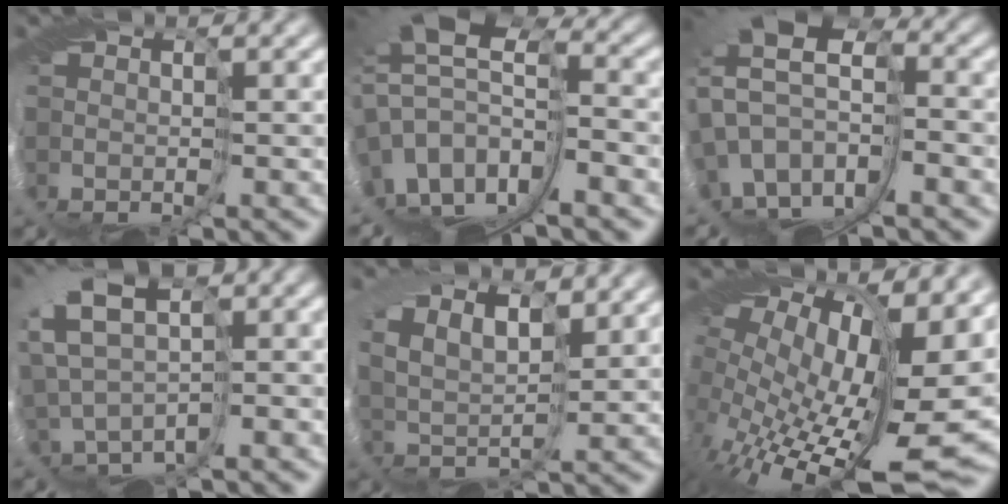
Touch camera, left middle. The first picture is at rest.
{"total": 9.0, "force": [-2.8, 5.4, 6.6], "torque": [-0.129, 0.008, -0.014]}
{"total": 10.5, "force": [0.7, 6.8, 8.1], "torque": [-0.181, -0.005, 0.043]}
{"total": 5.2, "force": [2.6, 2.3, 3.9], "torque": [-0.078, 0.045, 0.061]}
{"total": 3.4, "force": [3.4, 0.4, 0.4], "torque": [-0.010, 0.024, 0.050]}
{"total": 12.0, "force": [0.1, 5.8, 10.5], "torque": [-0.186, -0.048, 0.041]}